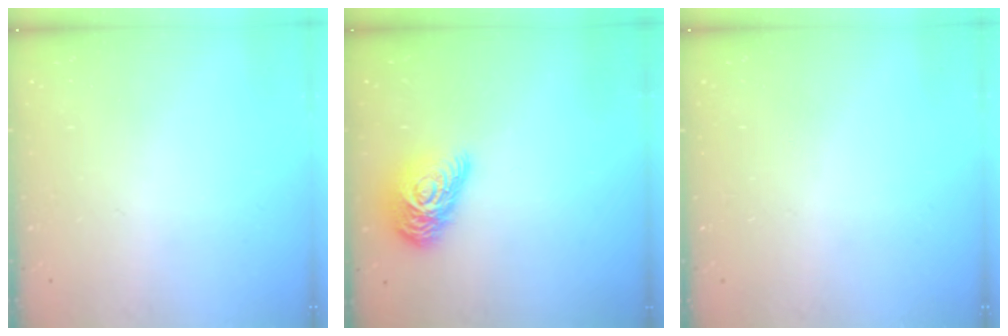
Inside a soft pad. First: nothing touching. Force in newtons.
{"total": 14.2, "press": 14.1, "slide": 0.5}
{"total": 0.0}